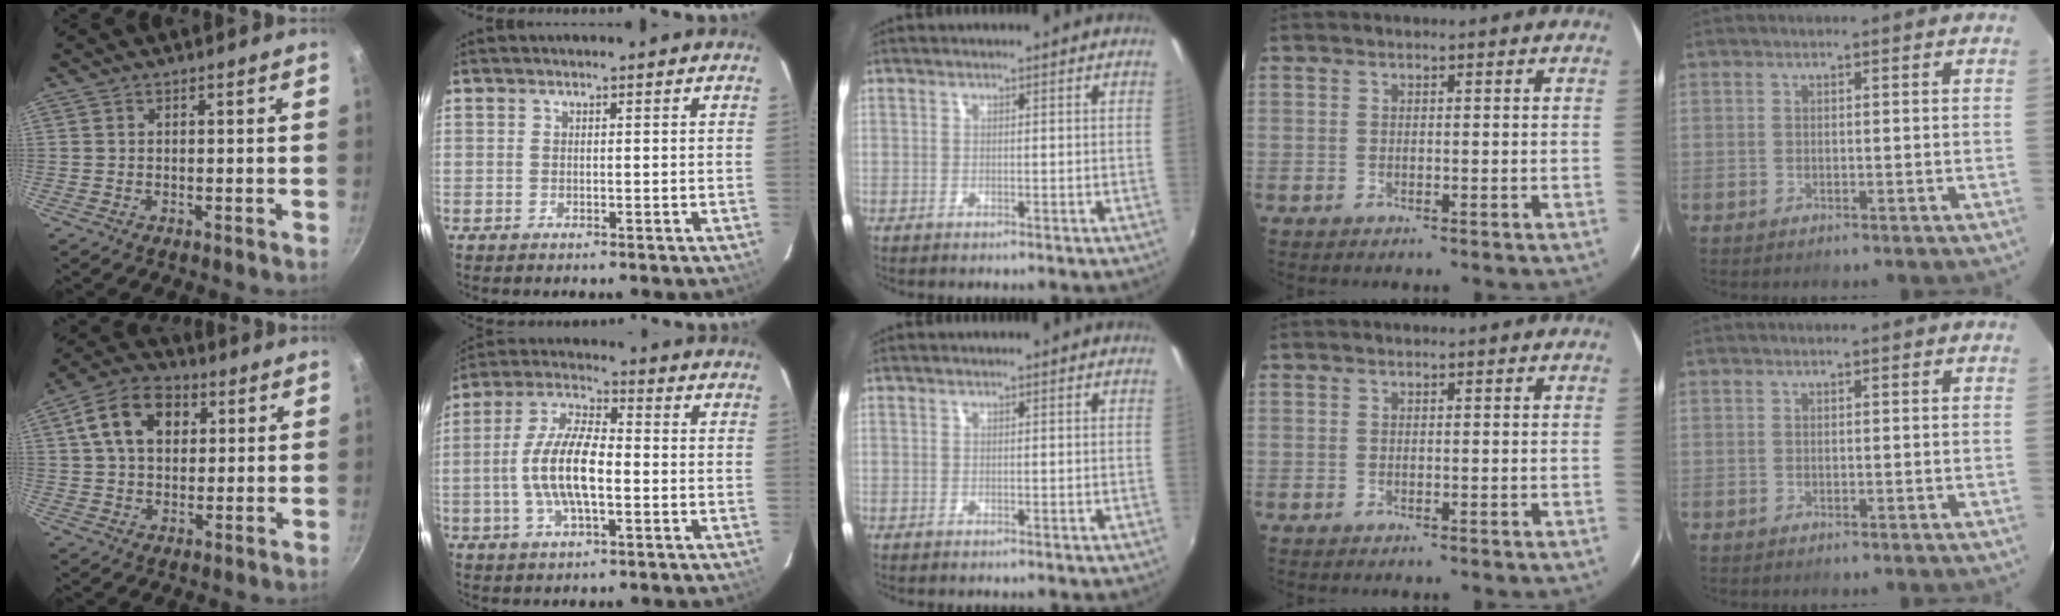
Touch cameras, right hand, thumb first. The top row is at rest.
{"thumb": {"total": 12.2, "force": [3.6, 8.5, 7.9], "torque": [-0.121, 0.011, 0.048]}, "index": {"total": 11.9, "force": [-2.0, 4.3, 10.9], "torque": [-0.225, 0.006, -0.039]}}